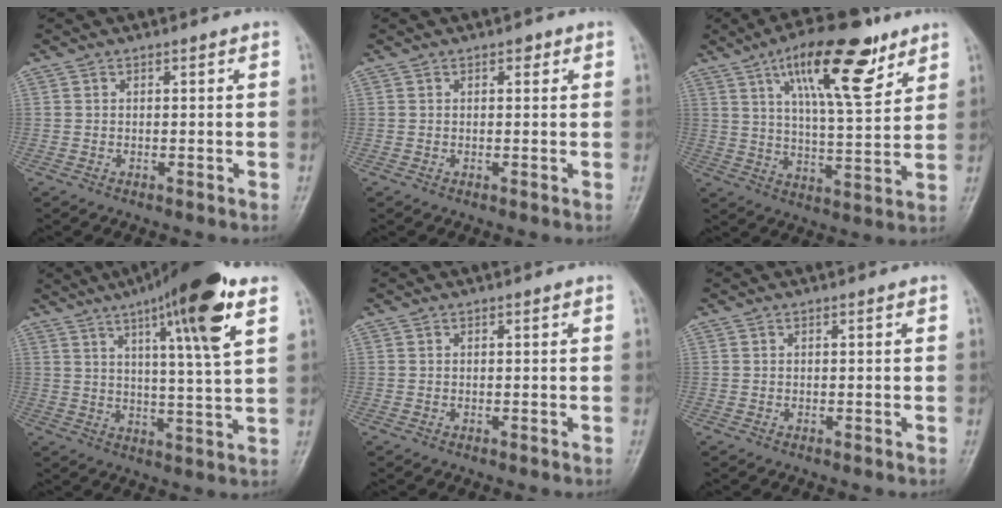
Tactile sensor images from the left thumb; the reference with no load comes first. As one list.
[{"total": 1.2, "force": [0.6, 0.7, 0.7], "torque": [0.001, 0.000, 0.005]}, {"total": 17.2, "force": [9.5, 5.8, 13.2], "torque": [-0.181, -0.038, 0.153]}, {"total": 17.0, "force": [8.8, 2.2, 14.4], "torque": [-0.218, -0.024, 0.131]}, {"total": 0.0}, {"total": 0.0}]